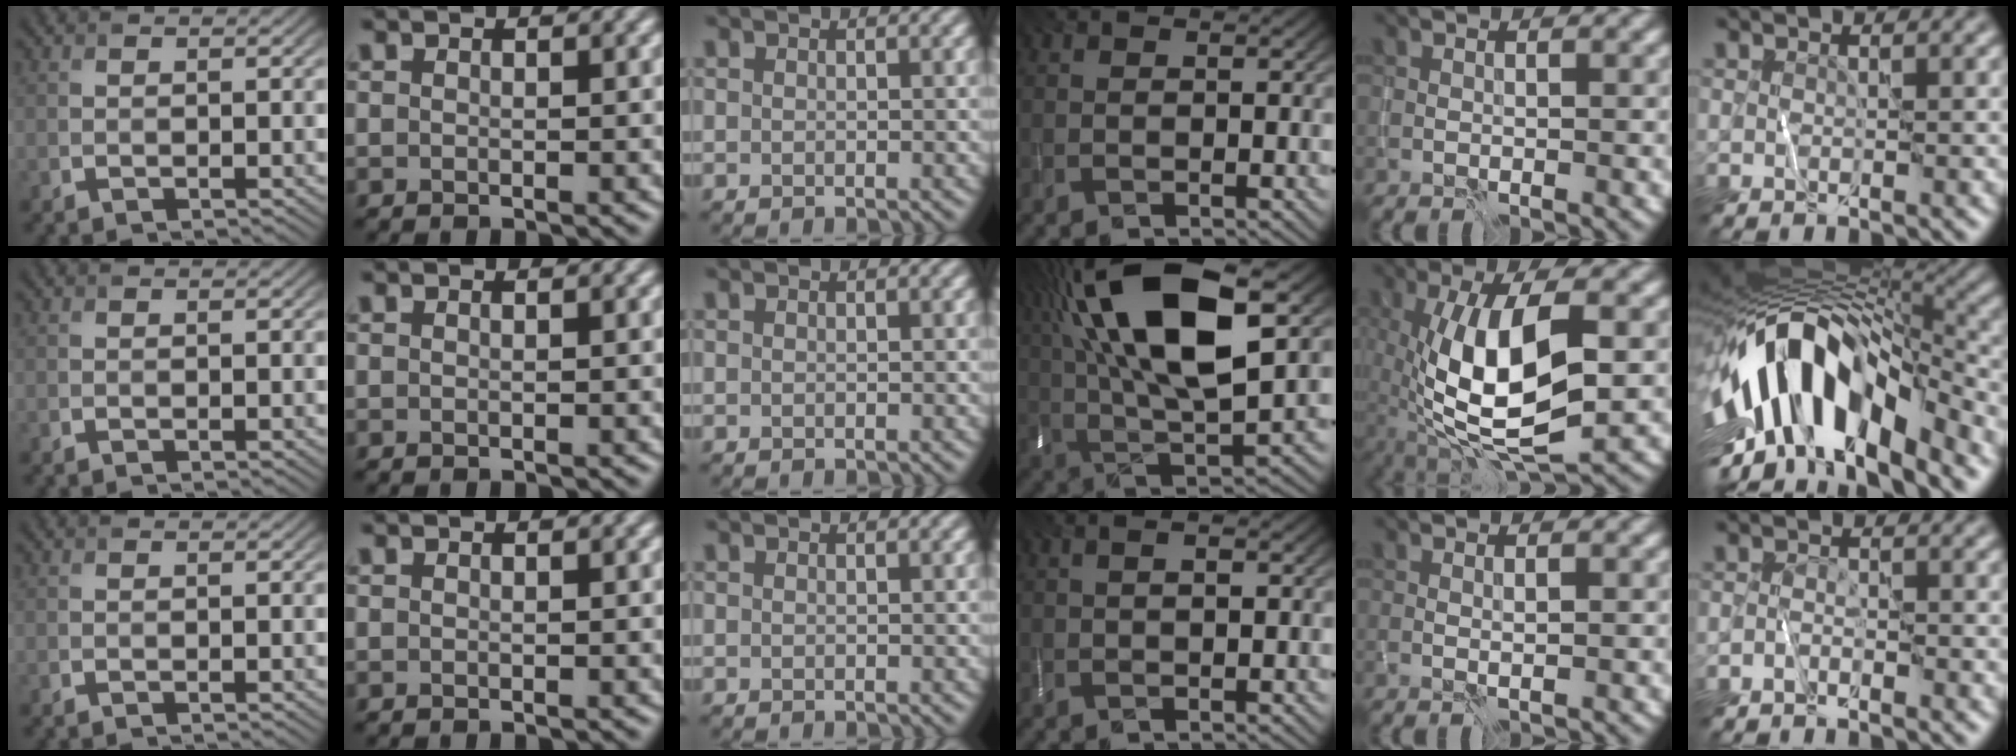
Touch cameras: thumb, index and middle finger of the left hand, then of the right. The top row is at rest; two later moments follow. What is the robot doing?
{"motion": "wipe", "object": "whiteboard"}